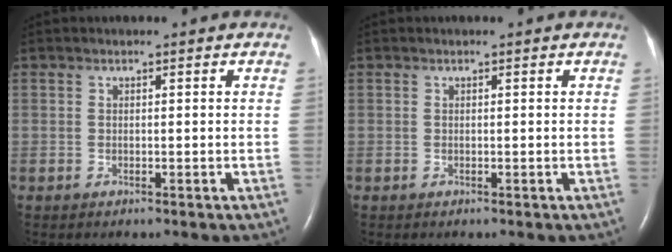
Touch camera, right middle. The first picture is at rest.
{"total": 0.0}